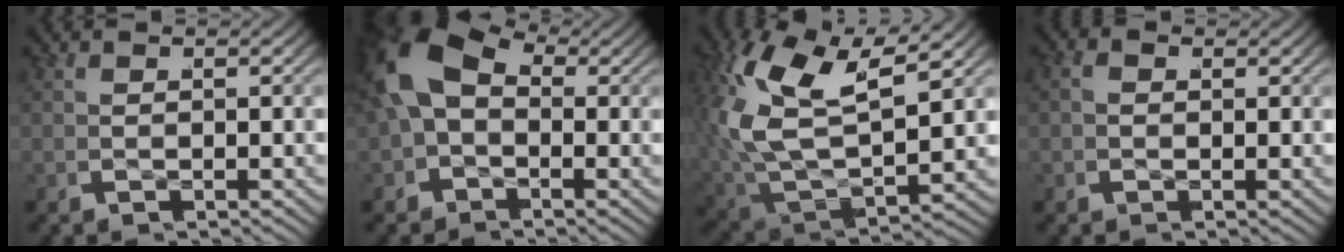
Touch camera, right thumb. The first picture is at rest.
{"total": 10.3, "force": [1.1, 8.1, 6.2], "torque": [-0.134, 0.000, 0.014]}
{"total": 11.2, "force": [1.6, 7.1, 8.5], "torque": [-0.223, -0.040, 0.049]}
{"total": 1.3, "force": [0.0, 1.0, 0.9], "torque": [-0.012, -0.005, 0.006]}